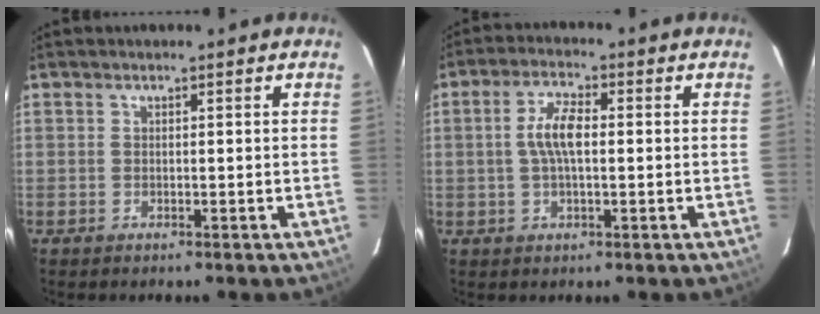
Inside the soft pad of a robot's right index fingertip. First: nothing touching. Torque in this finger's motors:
{"motor_torque": [0.56, -0.22, 0.27, 0.11]}